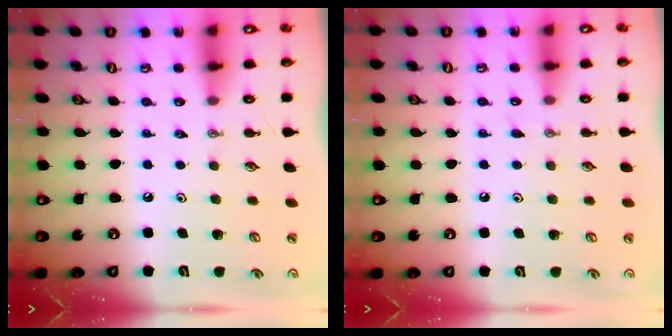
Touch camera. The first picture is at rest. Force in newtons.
{"total": 5.1, "press": 5.0, "slide": 0.5}